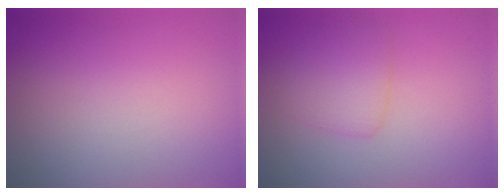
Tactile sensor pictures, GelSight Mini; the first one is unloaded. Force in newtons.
{"total": 2.6, "press": 2.6, "slide": 0.0}